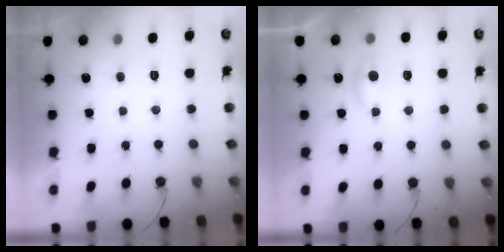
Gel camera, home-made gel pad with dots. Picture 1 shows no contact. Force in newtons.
{"total": 3.9, "press": 3.8, "slide": 0.4}